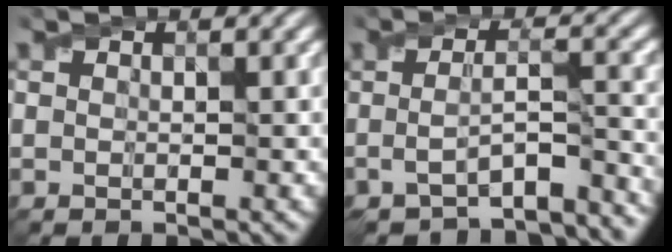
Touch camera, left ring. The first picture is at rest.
{"total": 6.5, "force": [-4.6, 1.5, 4.3], "torque": [-0.069, -0.010, -0.065]}